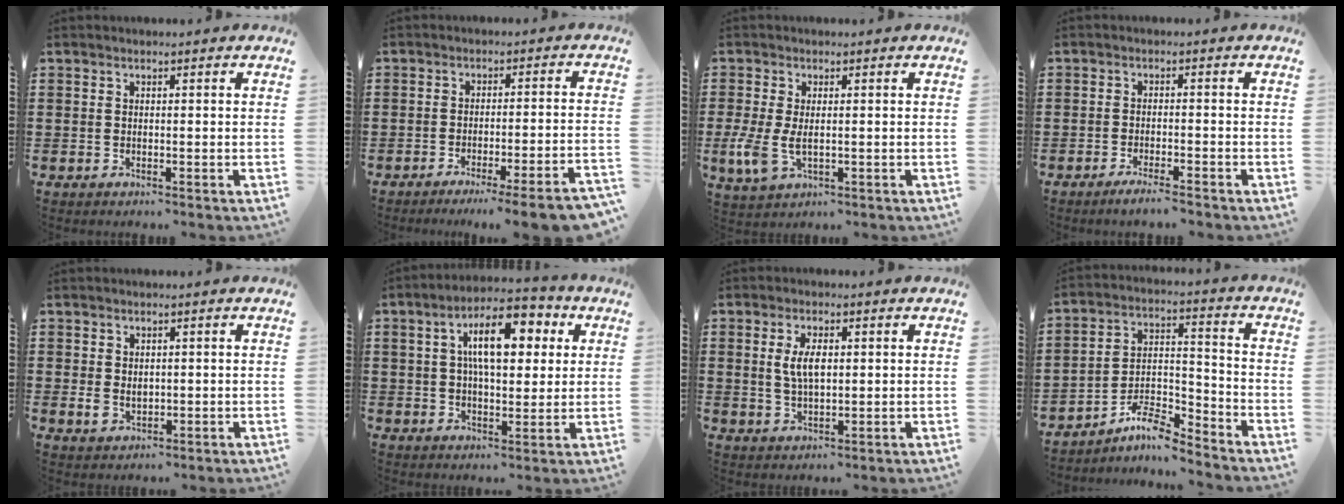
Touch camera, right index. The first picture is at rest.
{"total": 5.0, "force": [-4.0, -0.6, 3.0], "torque": [-0.045, -0.016, -0.073]}
{"total": 4.8, "force": [-0.4, 2.2, 4.2], "torque": [-0.112, -0.012, -0.013]}
{"total": 2.1, "force": [-1.8, -0.2, 1.0], "torque": [-0.015, 0.001, -0.034]}
{"total": 2.1, "force": [0.5, 1.5, 1.3], "torque": [-0.028, 0.005, 0.009]}
{"total": 11.5, "force": [3.7, 5.1, 9.6], "torque": [-0.163, 0.007, 0.057]}
{"total": 4.7, "force": [0.8, 2.1, 4.1], "torque": [-0.085, 0.008, 0.012]}
{"total": 7.6, "force": [-6.6, 1.6, 3.5], "torque": [-0.065, 0.009, -0.125]}